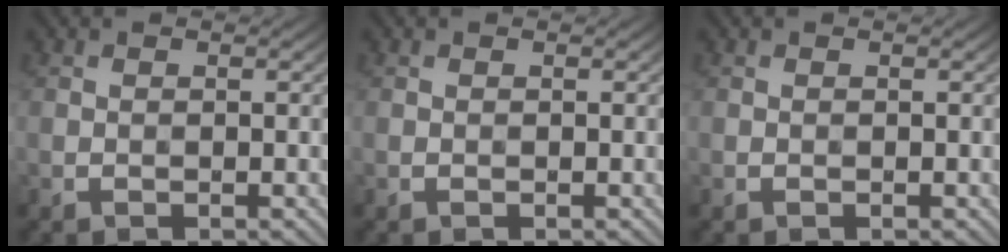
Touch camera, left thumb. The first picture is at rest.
{"total": 0.0}
{"total": 0.0}